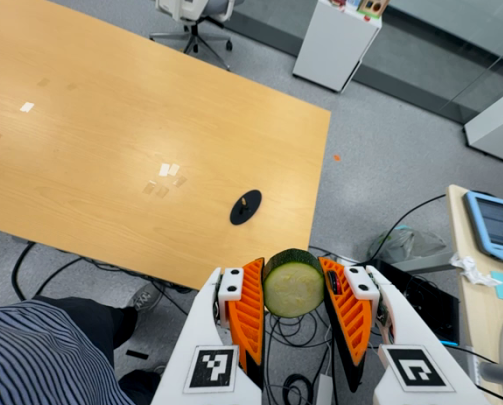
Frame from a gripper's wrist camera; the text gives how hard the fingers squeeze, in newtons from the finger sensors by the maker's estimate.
{"total": 11.7, "left": 10.7, "right": 12.7}